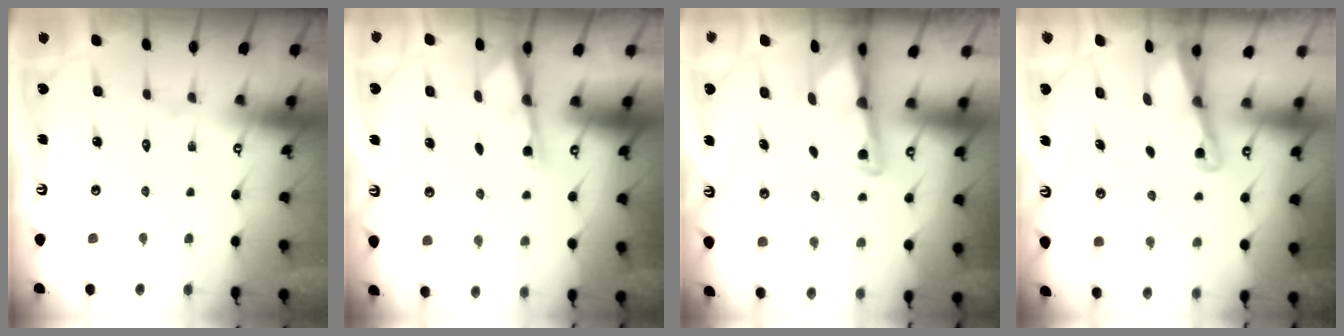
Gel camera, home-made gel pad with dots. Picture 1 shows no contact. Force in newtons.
{"total": 2.8, "press": 2.8, "slide": 0.5}
{"total": 3.0, "press": 2.9, "slide": 0.7}
{"total": 2.1, "press": 2.1, "slide": 0.3}